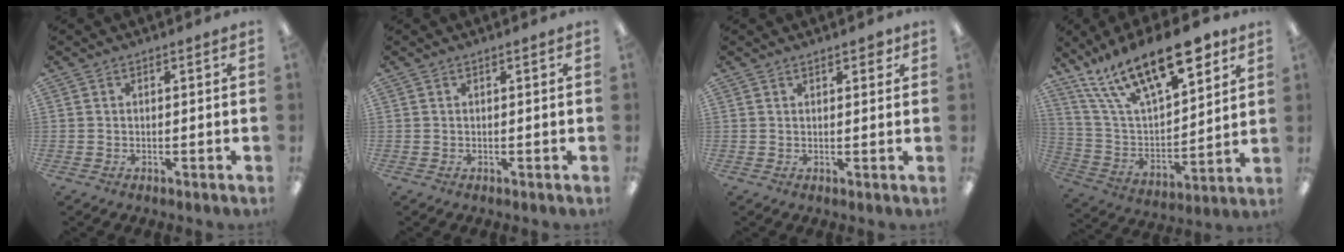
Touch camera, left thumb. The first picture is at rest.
{"total": 0.0}
{"total": 2.2, "force": [1.6, 0.9, 1.2], "torque": [-0.010, -0.005, 0.025]}
{"total": 23.6, "force": [15.6, 9.1, 15.2], "torque": [-0.260, -0.082, 0.270]}